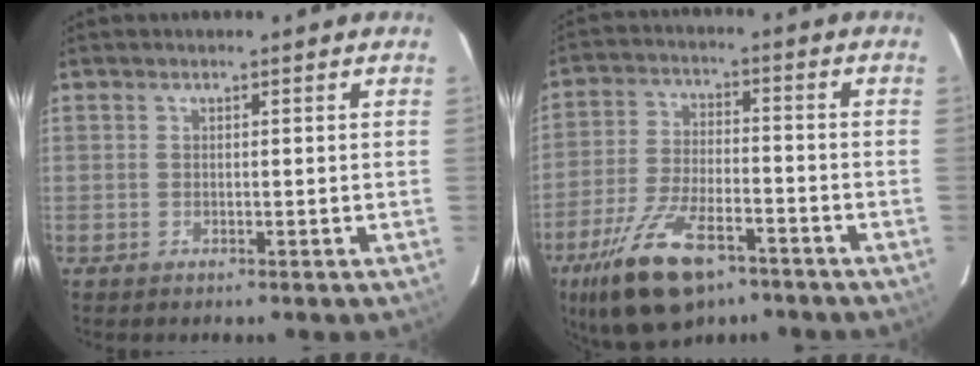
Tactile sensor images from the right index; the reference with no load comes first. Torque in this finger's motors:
{"motor_torque": [1.07, -1.07, 0.66, 0.16]}